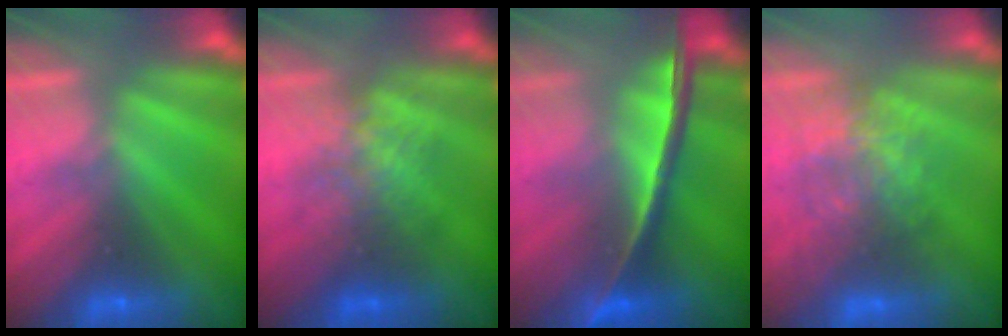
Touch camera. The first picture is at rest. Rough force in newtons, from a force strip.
{"total": 2.2}
{"total": 1.5}
{"total": 3.3}